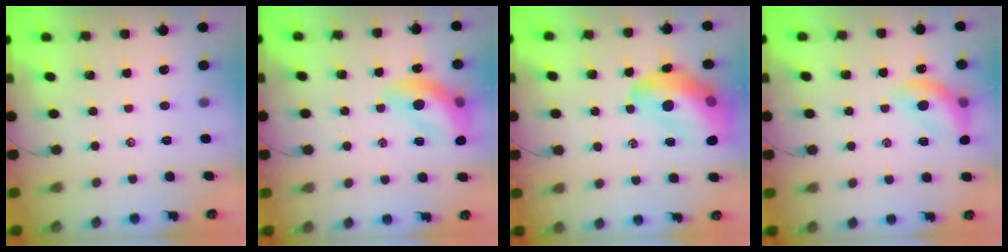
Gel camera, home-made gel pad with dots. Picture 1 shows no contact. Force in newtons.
{"total": 13.7, "press": 13.6, "slide": 1.5}
{"total": 19.9, "press": 19.5, "slide": 4.1}
{"total": 14.4, "press": 14.1, "slide": 3.0}